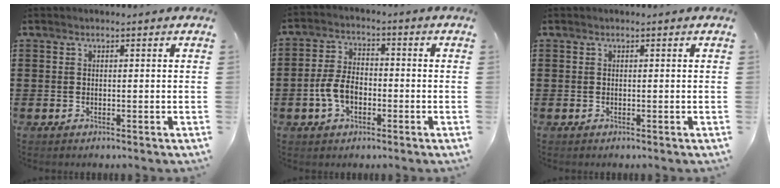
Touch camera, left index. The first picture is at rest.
{"total": 5.9, "force": [-2.0, 3.7, 4.2], "torque": [-0.102, 0.003, -0.044]}
{"total": 0.0}